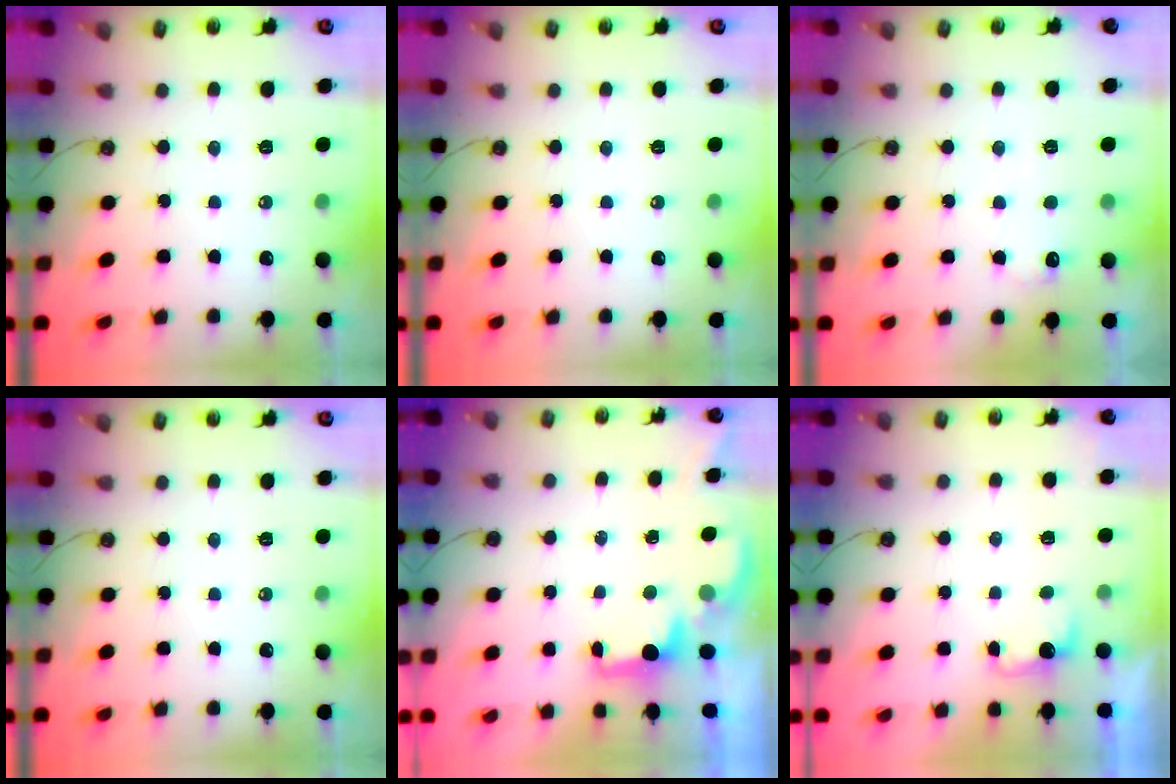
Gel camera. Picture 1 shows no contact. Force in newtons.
{"total": 0.0}
{"total": 6.0, "press": 6.0, "slide": 0.9}
{"total": 0.0}
{"total": 1.6, "press": 1.4, "slide": 0.7}
{"total": 2.8, "press": 2.6, "slide": 0.9}